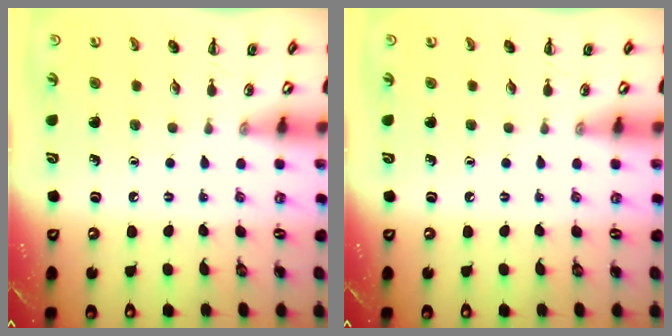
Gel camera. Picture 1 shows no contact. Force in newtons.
{"total": 0.0}